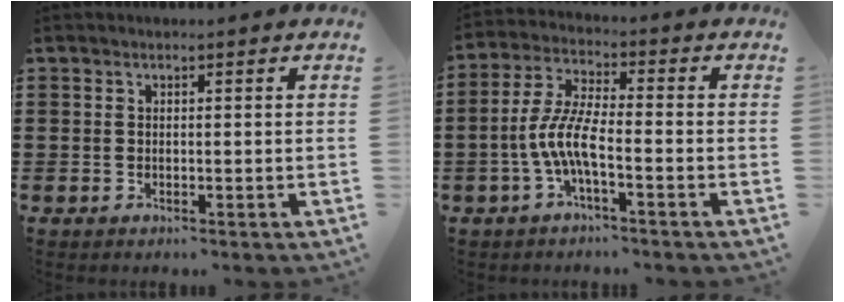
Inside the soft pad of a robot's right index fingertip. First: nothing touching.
{"total": 6.9, "force": [-2.6, 1.6, 6.2], "torque": [-0.154, -0.014, -0.059]}